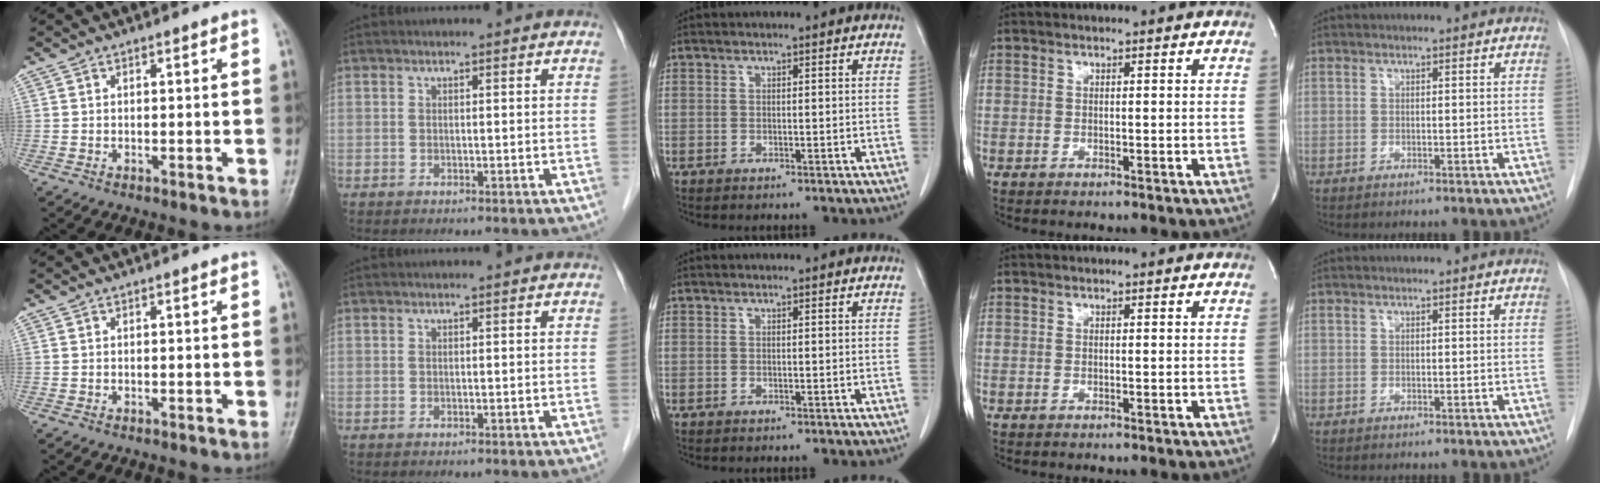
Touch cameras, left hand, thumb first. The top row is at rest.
{}